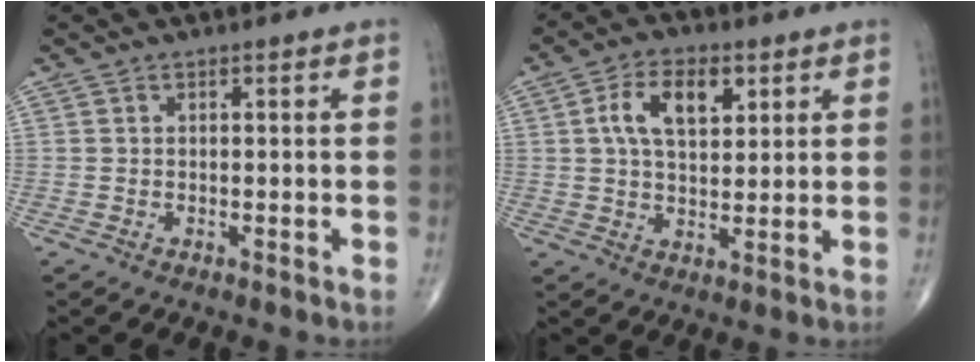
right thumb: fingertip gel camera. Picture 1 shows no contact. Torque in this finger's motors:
{"motor_torque": [-0.08, 0.22, 0.38, 0.09, 0.04]}